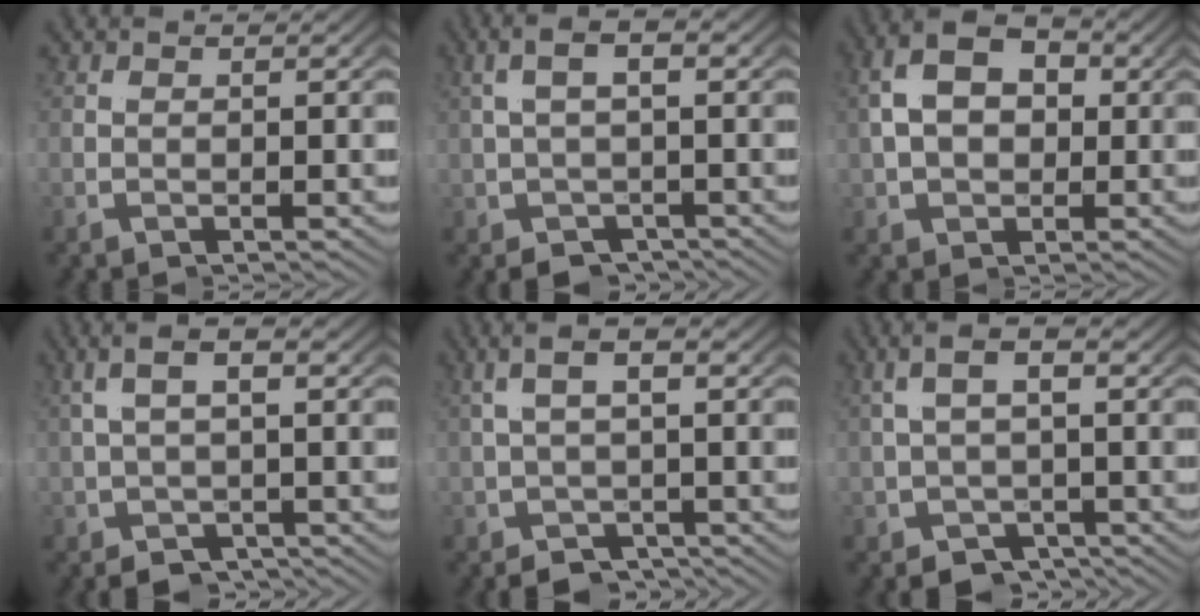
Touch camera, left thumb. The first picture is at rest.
{"total": 3.0, "force": [-0.7, 1.6, 2.4], "torque": [-0.033, 0.003, -0.014]}
{"total": 8.3, "force": [1.7, 5.8, 5.6], "torque": [-0.088, -0.003, 0.033]}
{"total": 2.8, "force": [-0.6, 1.3, 2.4], "torque": [-0.030, 0.005, -0.011]}
{"total": 3.0, "force": [-0.8, 1.5, 2.5], "torque": [-0.034, 0.004, -0.015]}
{"total": 4.2, "force": [-0.6, 2.6, 3.2], "torque": [-0.051, -0.004, -0.009]}